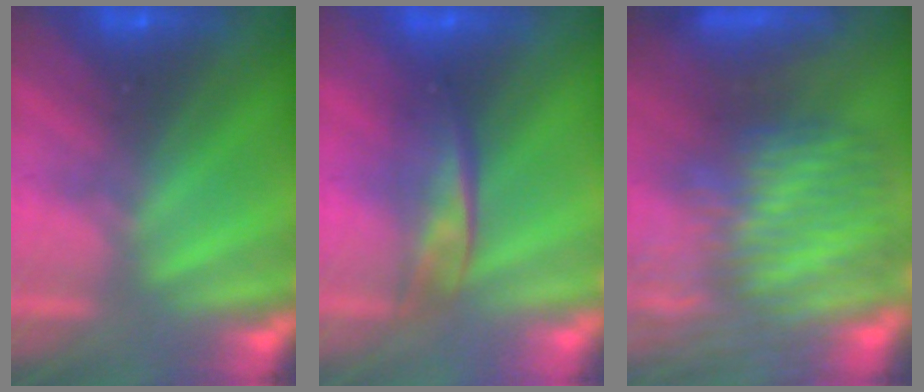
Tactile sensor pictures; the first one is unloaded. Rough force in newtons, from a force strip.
{"total": 2.2}
{"total": 9.2}